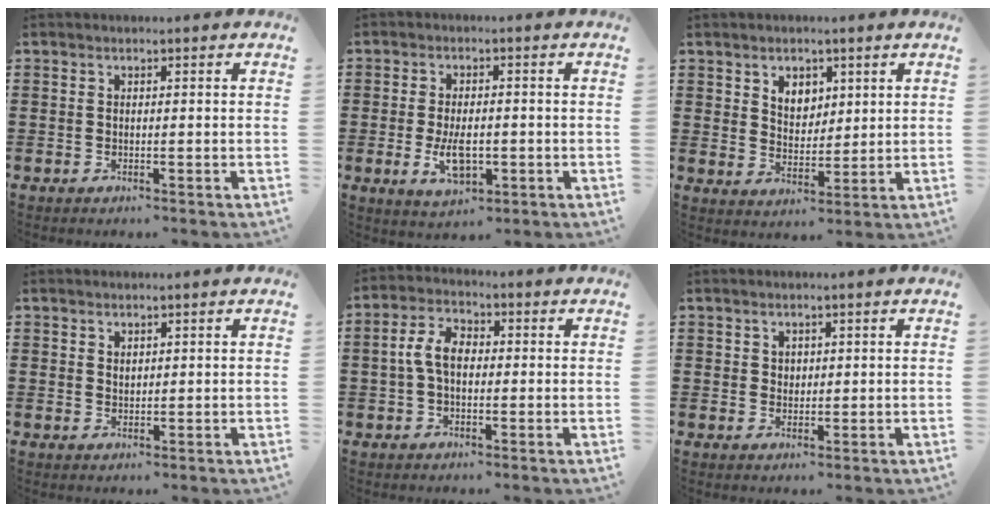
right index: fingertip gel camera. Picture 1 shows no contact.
{"total": 5.7, "force": [-1.2, 2.9, 4.7], "torque": [-0.094, -0.006, -0.025]}
{"total": 4.0, "force": [2.3, 3.0, 1.2], "torque": [-0.028, 0.007, 0.040]}
{"total": 1.3, "force": [1.1, 0.6, 0.2], "torque": [-0.004, 0.002, 0.022]}
{"total": 5.2, "force": [-0.1, 3.2, 4.1], "torque": [-0.103, 0.004, -0.010]}
{"total": 1.5, "force": [0.9, 1.2, 0.2], "torque": [-0.007, 0.006, 0.018]}